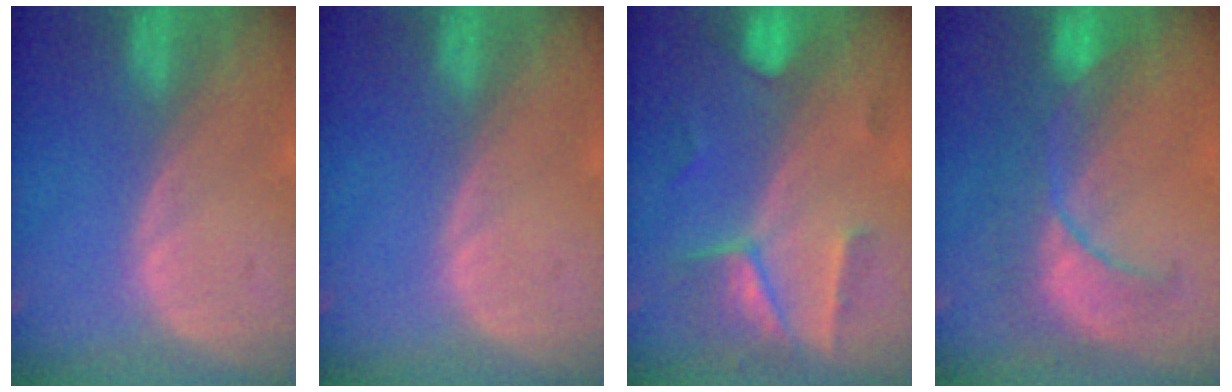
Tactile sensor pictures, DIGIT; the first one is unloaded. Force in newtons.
{"total": 0.0}
{"total": 7.4, "press": 6.5, "slide": 3.6}
{"total": 8.3, "press": 8.3, "slide": 0.7}